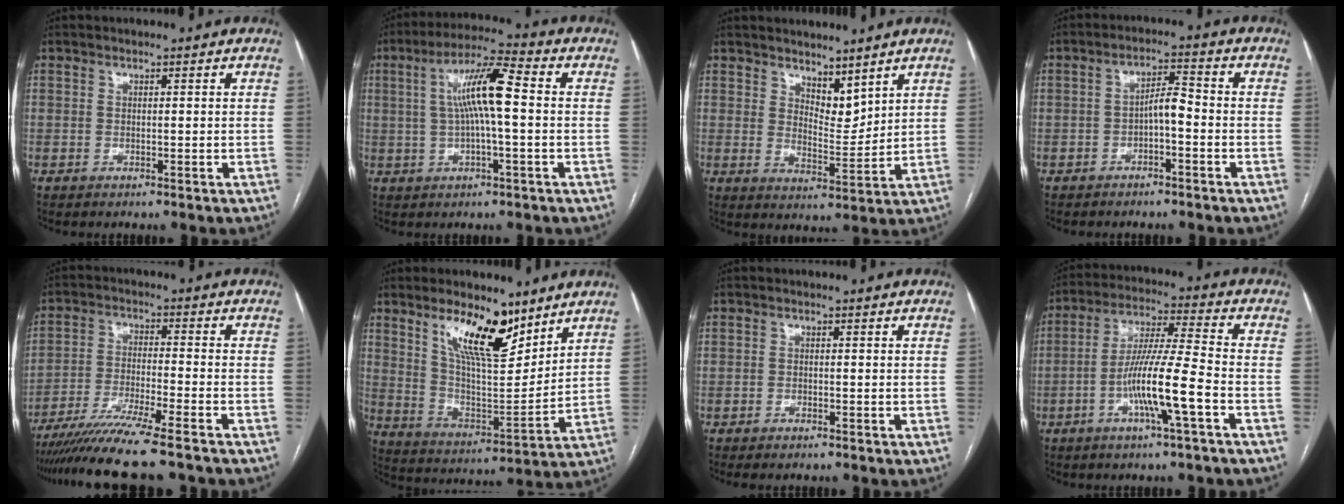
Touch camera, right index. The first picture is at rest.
{"total": 9.8, "force": [0.8, 1.0, 9.7], "torque": [-0.181, 0.021, 0.011]}
{"total": 5.8, "force": [4.6, 2.4, 2.5], "torque": [-0.038, -0.012, 0.088]}
{"total": 3.9, "force": [-1.3, 1.1, 3.5], "torque": [-0.060, 0.016, -0.021]}
{"total": 12.5, "force": [-10.5, -0.9, 6.8], "torque": [-0.104, -0.031, -0.171]}
{"total": 13.6, "force": [8.9, 4.1, 9.5], "torque": [-0.162, -0.005, 0.163]}
{"total": 1.1, "force": [-1.0, 0.3, 0.5], "torque": [-0.011, -0.001, -0.011]}
{"total": 11.2, "force": [-4.2, -0.2, 10.4], "torque": [-0.197, 0.003, -0.079]}